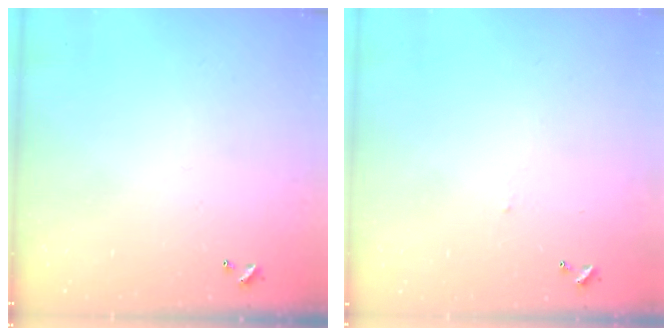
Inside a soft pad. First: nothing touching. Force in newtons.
{"total": 2.1, "press": 2.1, "slide": 0.2}